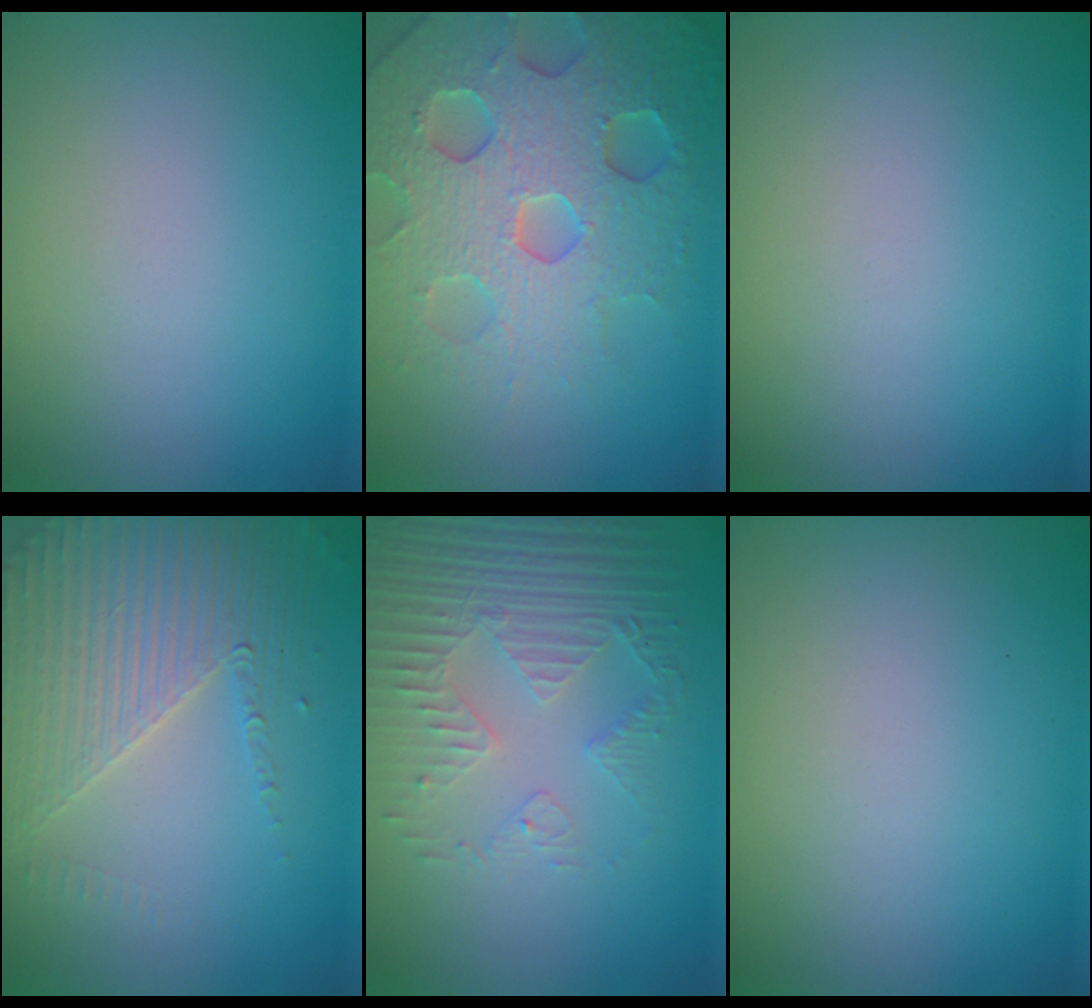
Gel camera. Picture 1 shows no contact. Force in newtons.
{"total": 7.3, "press": 7.2, "slide": 1.6}
{"total": 0.0}
{"total": 4.0, "press": 3.8, "slide": 1.3}
{"total": 4.2, "press": 3.2, "slide": 2.6}
{"total": 0.0}